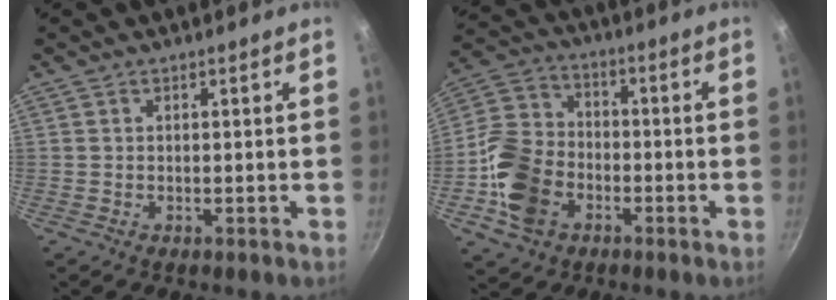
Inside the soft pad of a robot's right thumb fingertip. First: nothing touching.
{"total": 14.7, "force": [-4.9, 10.9, 8.5], "torque": [-0.148, 0.033, -0.106]}